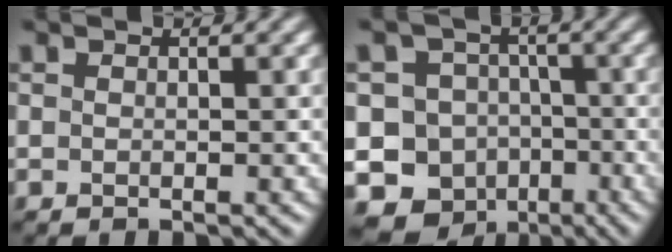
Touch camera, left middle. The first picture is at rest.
{"total": 12.4, "force": [-7.3, 9.4, 3.3], "torque": [-0.048, -0.024, -0.116]}